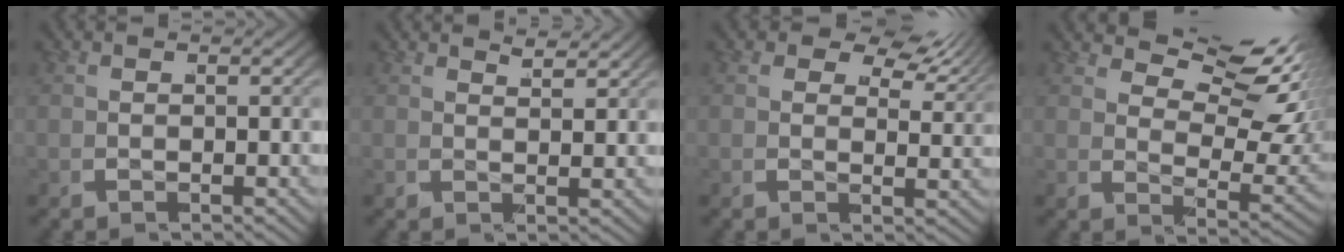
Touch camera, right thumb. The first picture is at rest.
{"total": 2.1, "force": [2.0, -0.2, 0.5], "torque": [-0.008, 0.003, 0.033]}
{"total": 3.8, "force": [2.9, 1.7, 1.8], "torque": [-0.020, 0.005, 0.037]}
{"total": 7.4, "force": [5.2, 2.7, 4.6], "torque": [-0.057, 0.014, 0.072]}